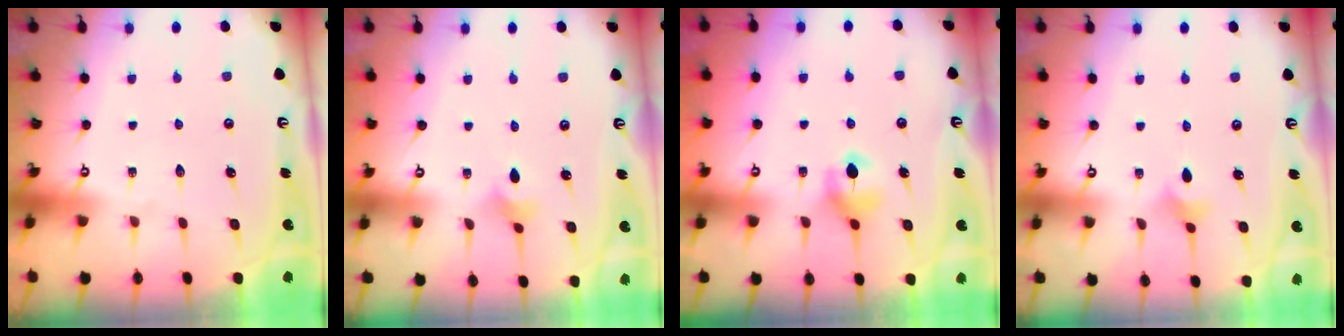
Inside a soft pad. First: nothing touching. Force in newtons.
{"total": 2.1, "press": 2.1, "slide": 0.5}
{"total": 5.7, "press": 5.7, "slide": 0.8}
{"total": 2.9, "press": 2.8, "slide": 0.7}